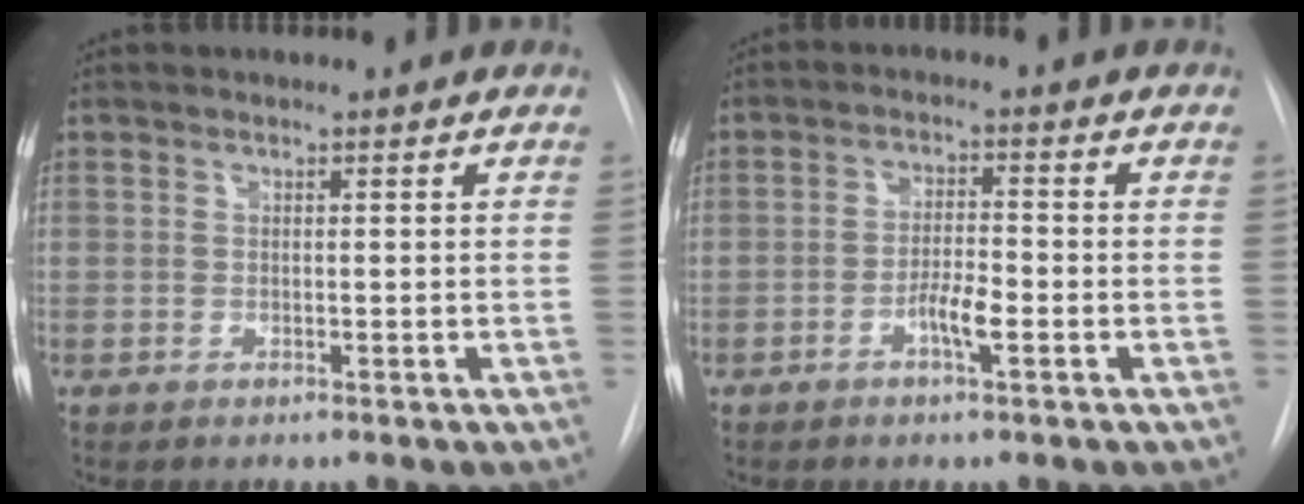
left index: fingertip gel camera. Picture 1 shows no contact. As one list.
[{"total": 3.8, "force": [-1.7, 0.6, 3.3], "torque": [-0.060, 0.002, -0.032]}]